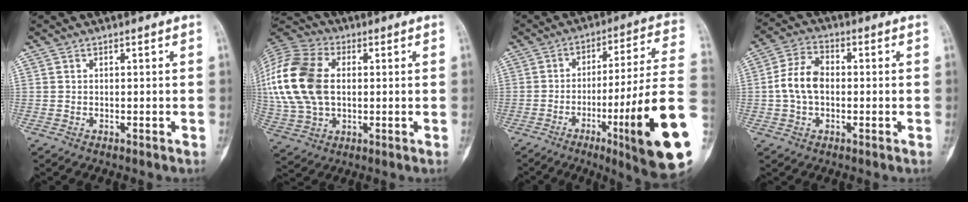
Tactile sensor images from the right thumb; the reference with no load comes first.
{"total": 21.8, "force": [2.3, 14.5, 16.1], "torque": [-0.375, 0.011, 0.046]}
{"total": 23.2, "force": [-7.0, 1.4, 22.1], "torque": [-0.300, 0.006, -0.105]}
{"total": 8.1, "force": [-0.4, 5.4, 6.0], "torque": [-0.114, 0.022, -0.015]}